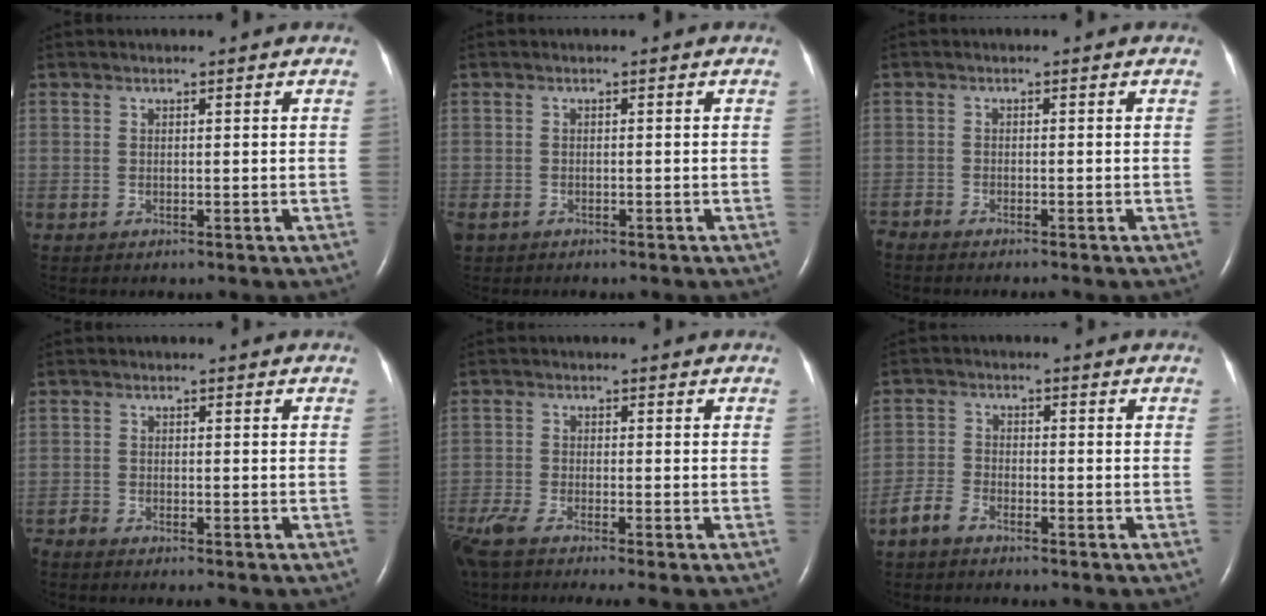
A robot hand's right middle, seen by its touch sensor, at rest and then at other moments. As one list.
[{"total": 1.9, "force": [-1.5, 1.0, 0.6], "torque": [-0.016, -0.002, -0.024]}, {"total": 2.5, "force": [-2.4, -0.2, 0.7], "torque": [-0.011, -0.006, -0.042]}, {"total": 3.1, "force": [-2.9, 0.0, 1.0], "torque": [-0.013, -0.008, -0.050]}, {"total": 8.7, "force": [-7.1, 0.5, 5.0], "torque": [-0.097, -0.017, -0.127]}, {"total": 3.5, "force": [-2.9, 1.4, 1.3], "torque": [-0.036, 0.000, -0.058]}]